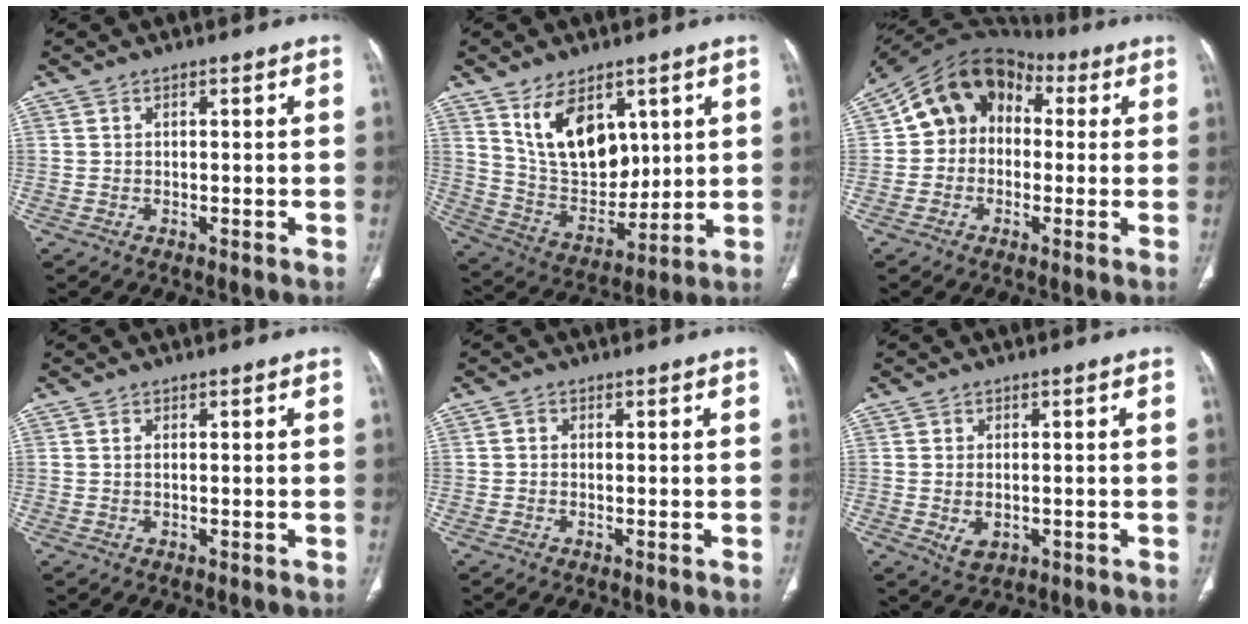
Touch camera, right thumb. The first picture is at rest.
{"total": 14.9, "force": [6.8, 9.1, 9.6], "torque": [-0.126, -0.044, 0.147]}
{"total": 12.5, "force": [1.7, 10.1, 7.1], "torque": [-0.089, 0.042, 0.017]}
{"total": 0.5, "force": [0.2, 0.3, 0.4], "torque": [-0.012, 0.002, 0.003]}
{"total": 0.9, "force": [0.0, 0.7, 0.5], "torque": [-0.006, 0.002, -0.004]}
{"total": 3.7, "force": [-0.7, 2.4, 2.7], "torque": [-0.045, -0.002, 0.000]}